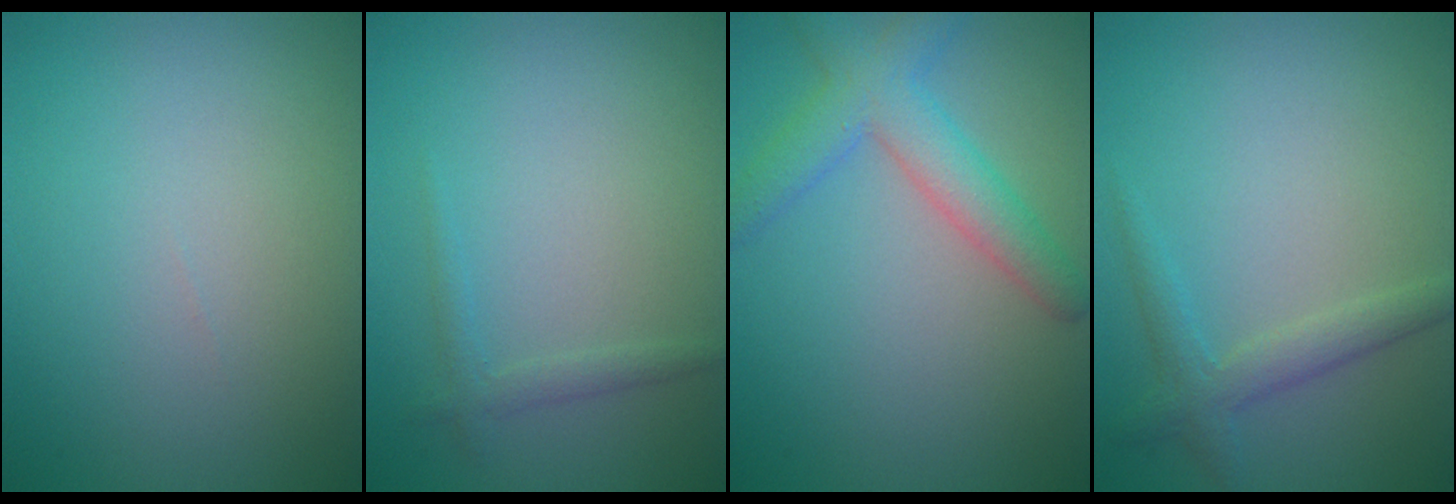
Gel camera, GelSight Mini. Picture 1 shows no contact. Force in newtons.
{"total": 1.2, "press": 1.2, "slide": 0.0}
{"total": 4.2, "press": 4.2, "slide": 0.2}
{"total": 2.3, "press": 2.3, "slide": 0.1}